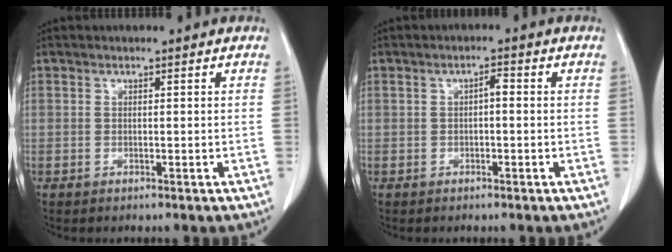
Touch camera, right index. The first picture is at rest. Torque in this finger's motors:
{"motor_torque": [0.21, -0.15, 0.03, 0.03]}